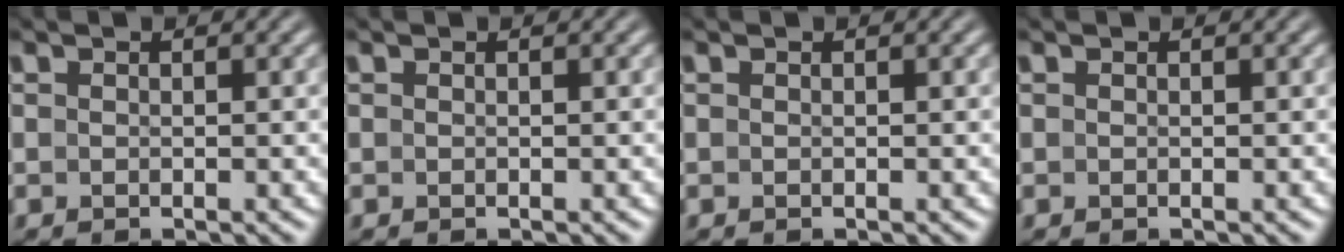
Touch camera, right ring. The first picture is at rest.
{"total": 0.0}
{"total": 0.0}
{"total": 0.0}